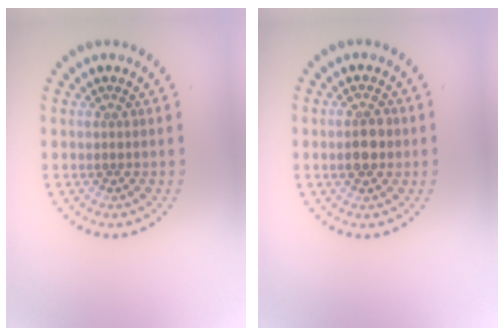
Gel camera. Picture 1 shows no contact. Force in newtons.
{"total": 2.5, "press": 2.5, "slide": 0.2}